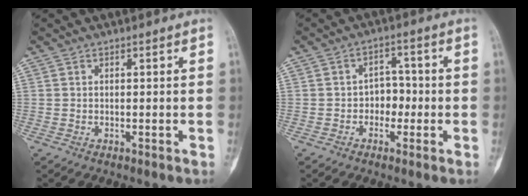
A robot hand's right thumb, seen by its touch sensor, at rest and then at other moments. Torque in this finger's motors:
{"motor_torque": [-0.31, -0.21, 0.00, -0.04, -0.09]}